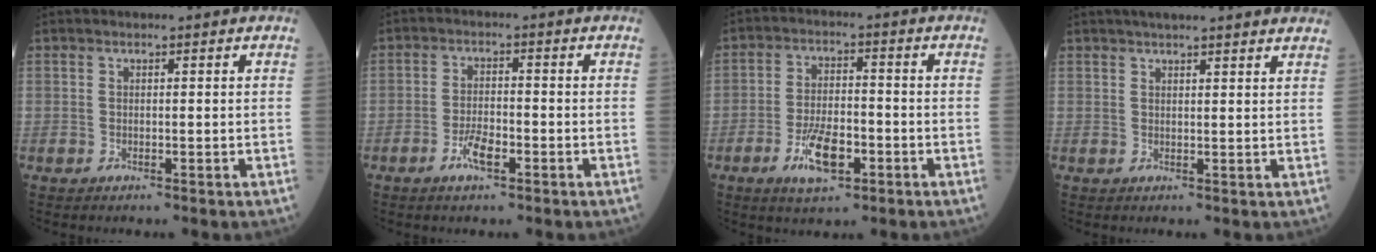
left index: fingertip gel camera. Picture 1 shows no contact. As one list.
[{"total": 3.8, "force": [-2.1, 1.1, 3.0], "torque": [-0.061, 0.002, -0.040]}, {"total": 7.4, "force": [-3.4, 2.8, 6.0], "torque": [-0.120, -0.002, -0.060]}, {"total": 12.1, "force": [10.8, 1.0, 5.5], "torque": [-0.068, 0.026, 0.122]}]